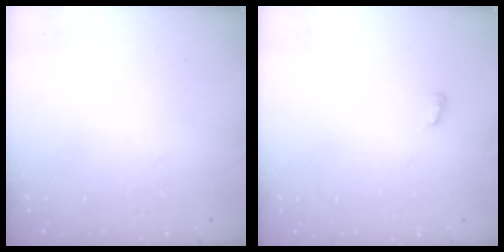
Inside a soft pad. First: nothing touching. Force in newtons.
{"total": 6.4, "press": 3.8, "slide": 5.1}